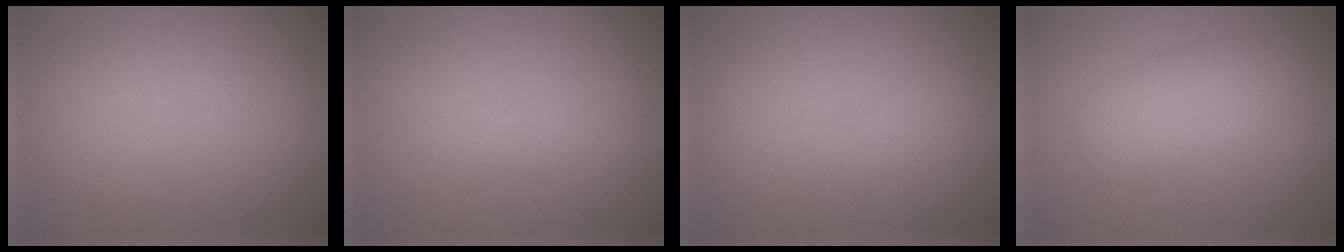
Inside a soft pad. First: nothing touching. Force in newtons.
{"total": 0.8, "press": 0.8, "slide": 0.1}
{"total": 1.2, "press": 1.2, "slide": 0.0}
{"total": 3.2, "press": 3.2, "slide": 0.1}